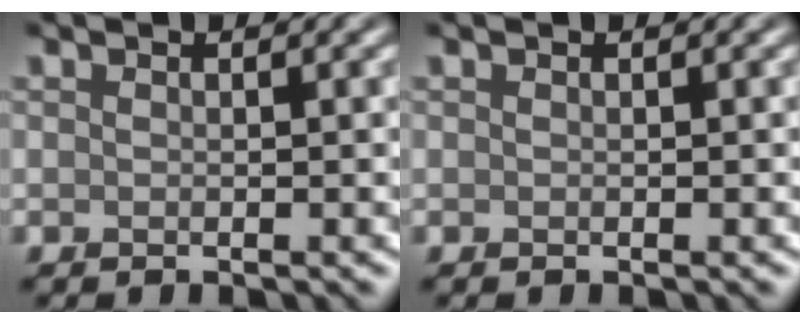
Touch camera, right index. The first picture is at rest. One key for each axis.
{"total": 0.0}